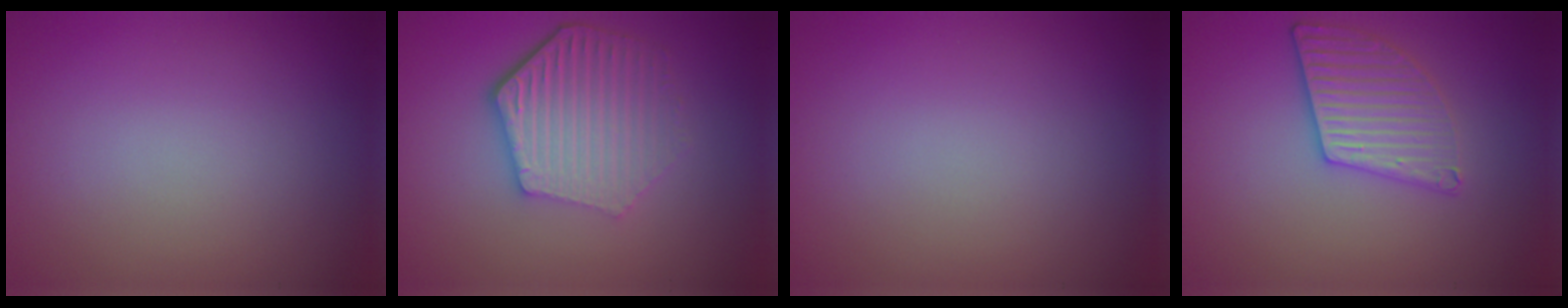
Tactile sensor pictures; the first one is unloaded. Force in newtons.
{"total": 6.1, "press": 4.6, "slide": 4.0}
{"total": 0.0}
{"total": 3.4, "press": 3.3, "slide": 1.0}